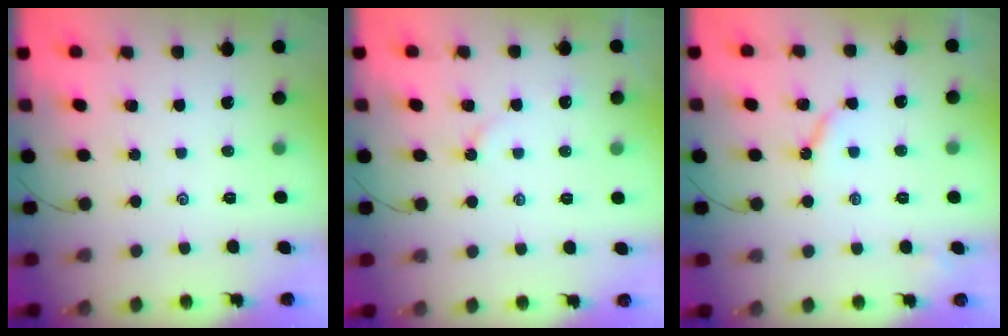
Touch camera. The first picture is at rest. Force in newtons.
{"total": 2.0, "press": 1.9, "slide": 0.3}
{"total": 4.5, "press": 4.4, "slide": 0.2}